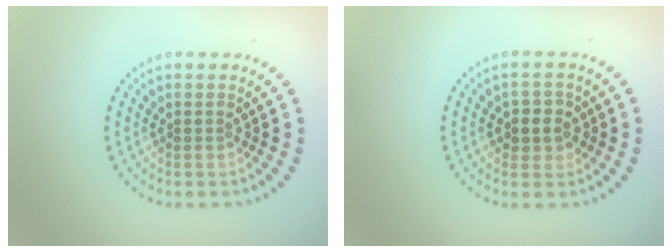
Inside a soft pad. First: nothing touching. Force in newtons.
{"total": 2.4, "press": 2.3, "slide": 0.8}